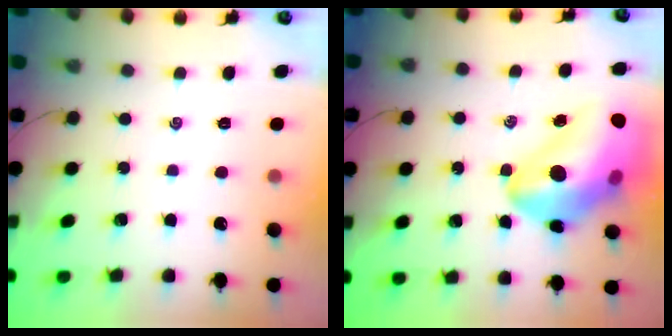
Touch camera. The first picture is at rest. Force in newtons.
{"total": 26.0, "press": 25.3, "slide": 5.6}